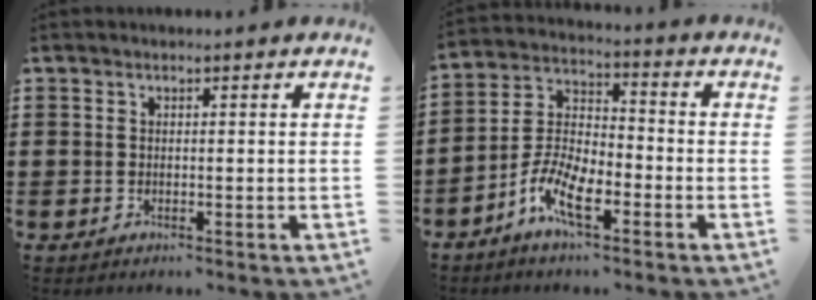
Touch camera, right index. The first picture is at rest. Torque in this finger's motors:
{"motor_torque": [2.14, 0.00, 0.66, 0.21]}